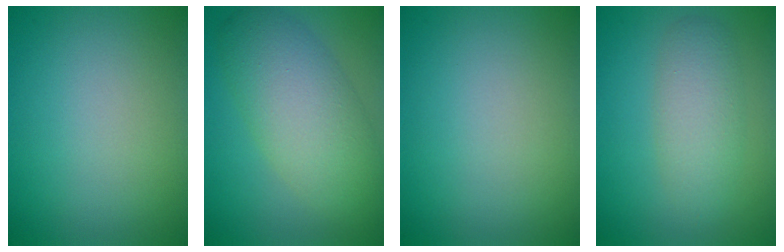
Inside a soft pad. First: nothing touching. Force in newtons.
{"total": 7.1, "press": 7.1, "slide": 0.5}
{"total": 0.0}
{"total": 3.5, "press": 3.5, "slide": 0.3}